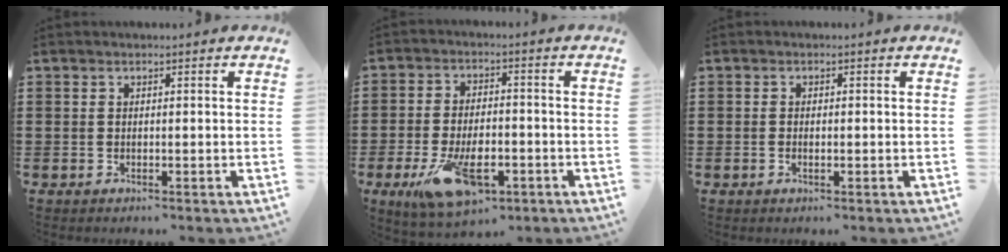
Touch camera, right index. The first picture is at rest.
{"total": 10.8, "force": [-5.0, 5.0, 8.3], "torque": [-0.162, -0.002, -0.086]}
{"total": 0.7, "force": [-0.2, 0.4, 0.6], "torque": [-0.012, -0.003, -0.003]}